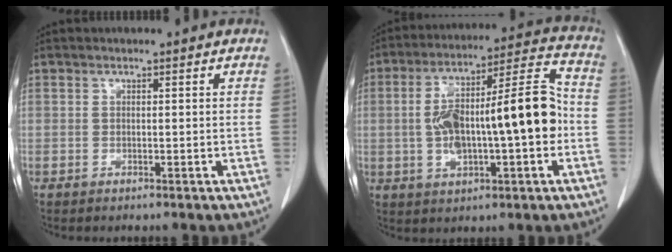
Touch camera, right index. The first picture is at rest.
{"total": 17.9, "force": [-1.5, 4.0, 17.4], "torque": [-0.293, 0.036, -0.019]}